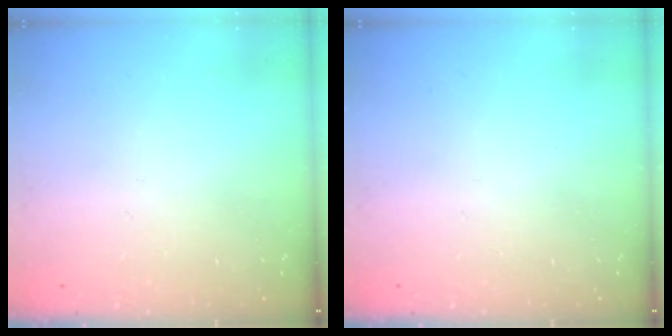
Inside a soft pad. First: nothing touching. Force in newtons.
{"total": 0.0}